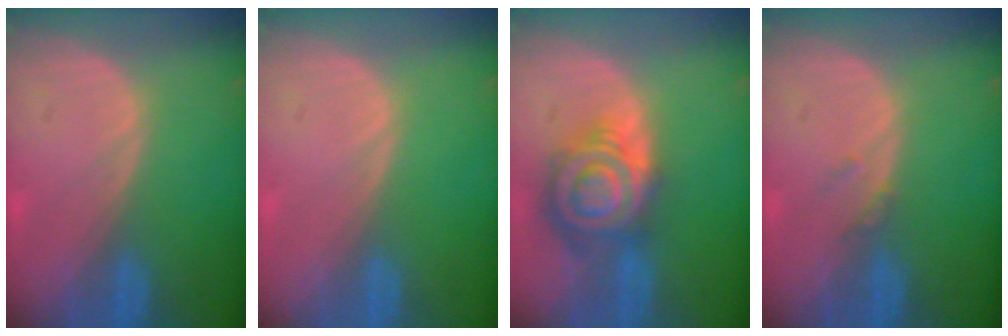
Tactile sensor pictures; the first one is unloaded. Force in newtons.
{"total": 0.0}
{"total": 8.9, "press": 8.9, "slide": 0.6}
{"total": 1.0, "press": 1.0, "slide": 0.2}